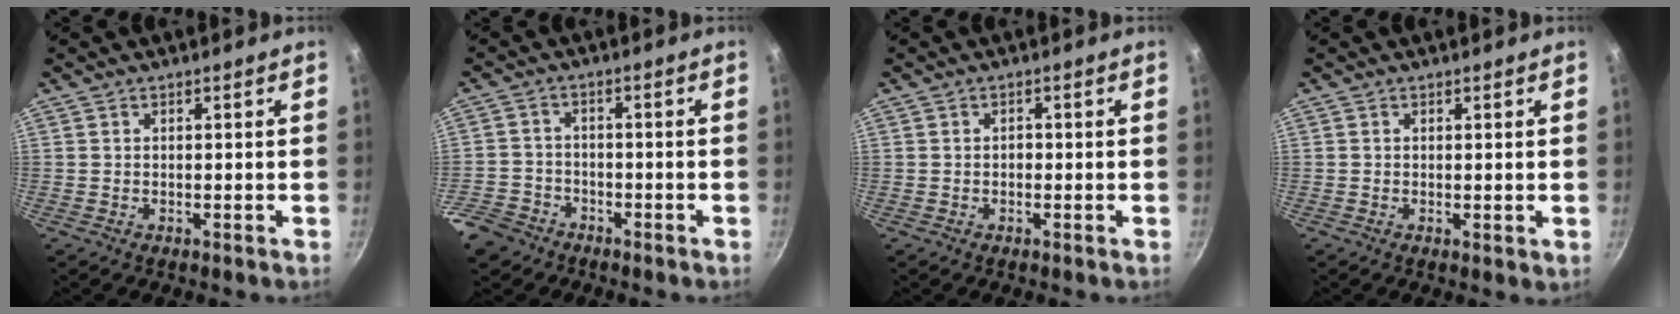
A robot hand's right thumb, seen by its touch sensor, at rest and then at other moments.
{"total": 6.5, "force": [-4.6, 4.4, 1.5], "torque": [-0.026, 0.015, -0.091]}
{"total": 1.0, "force": [-0.2, 0.7, 0.6], "torque": [-0.005, 0.003, -0.007]}
{"total": 1.3, "force": [0.0, 0.4, 1.3], "torque": [-0.024, -0.008, 0.001]}